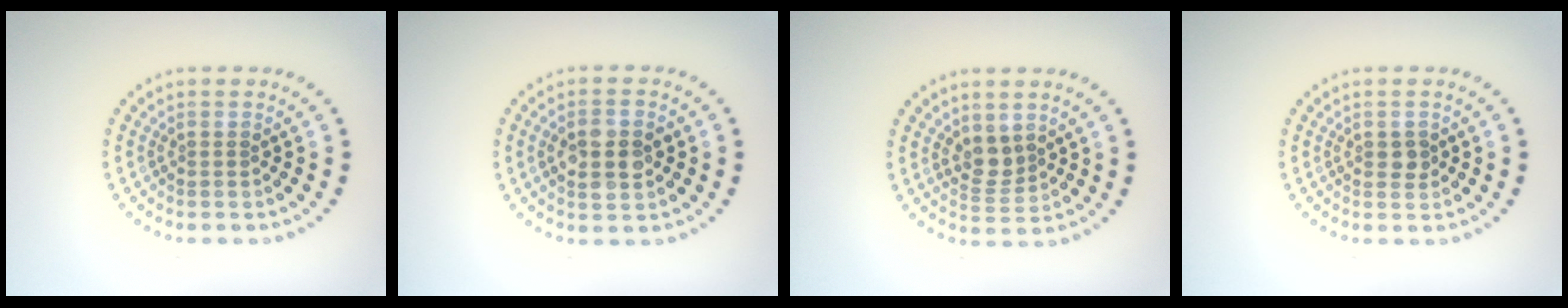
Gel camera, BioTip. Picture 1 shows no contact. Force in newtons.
{"total": 4.0, "press": 4.0, "slide": 0.1}
{"total": 2.1, "press": 1.8, "slide": 1.2}
{"total": 1.3, "press": 1.3, "slide": 0.1}